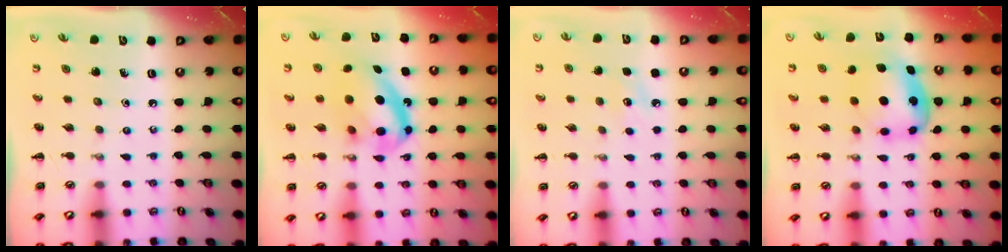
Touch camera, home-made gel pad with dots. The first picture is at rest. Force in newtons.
{"total": 12.3, "press": 11.9, "slide": 2.9}
{"total": 6.1, "press": 6.0, "slide": 1.5}
{"total": 6.0, "press": 5.9, "slide": 0.8}